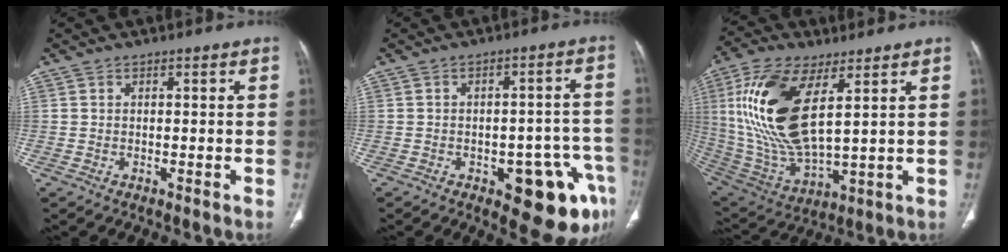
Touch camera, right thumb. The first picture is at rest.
{"total": 13.4, "force": [-6.1, 5.7, 10.5], "torque": [-0.081, 0.036, -0.064]}
{"total": 21.0, "force": [6.1, 8.9, 18.0], "torque": [-0.378, -0.027, 0.126]}